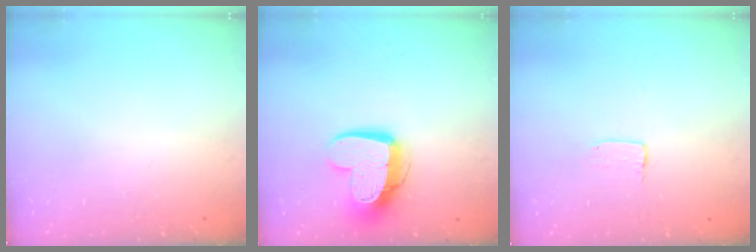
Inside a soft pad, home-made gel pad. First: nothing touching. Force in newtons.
{"total": 13.5, "press": 13.5, "slide": 1.1}
{"total": 1.3, "press": 1.2, "slide": 0.1}